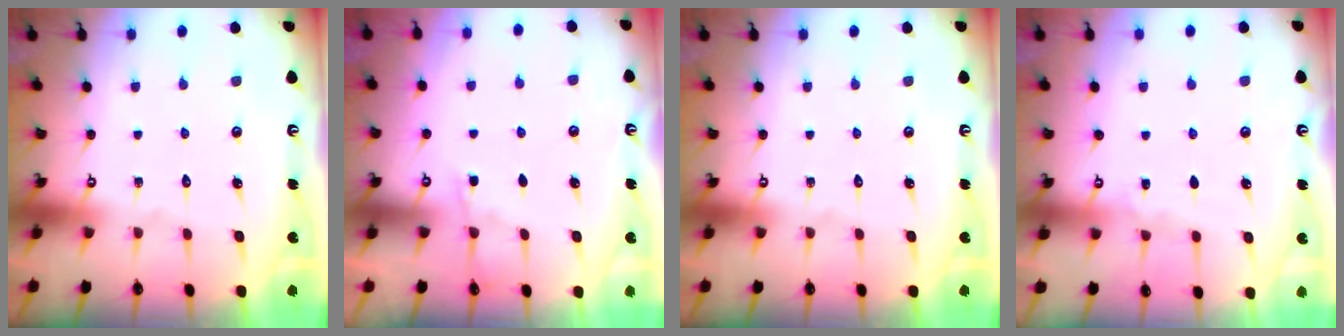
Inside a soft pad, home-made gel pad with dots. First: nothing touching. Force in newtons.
{"total": 2.9, "press": 2.9, "slide": 0.4}
{"total": 0.0}
{"total": 2.8, "press": 2.8, "slide": 0.4}